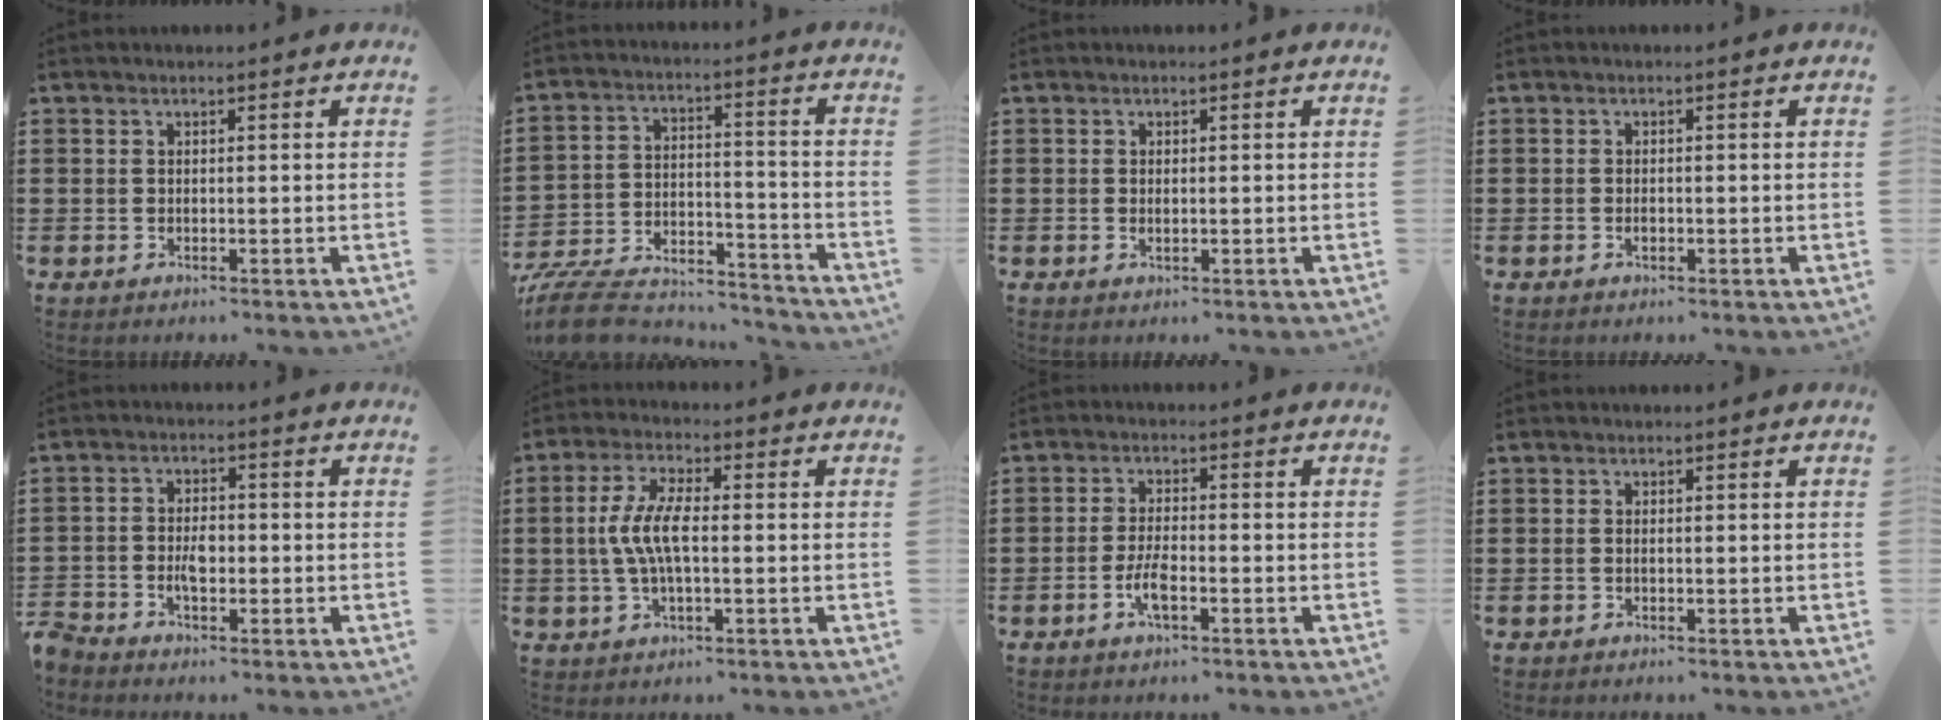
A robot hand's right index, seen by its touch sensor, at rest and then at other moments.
{"total": 8.8, "force": [-8.1, 1.9, 2.7], "torque": [-0.063, 0.009, -0.163]}
{"total": 0.5, "force": [0.1, 0.3, 0.4], "torque": [-0.010, 0.001, 0.002]}
{"total": 1.0, "force": [-0.3, 0.5, 0.8], "torque": [-0.017, -0.002, -0.005]}
{"total": 3.6, "force": [-1.4, 2.1, 2.5], "torque": [-0.062, 0.001, -0.032]}
{"total": 6.9, "force": [-0.4, 2.4, 6.4], "torque": [-0.143, -0.004, -0.015]}
{"total": 4.0, "force": [-1.6, 1.2, 3.4], "torque": [-0.080, -0.003, -0.035]}
{"total": 0.6, "force": [-0.1, 0.3, 0.5], "torque": [-0.013, -0.001, -0.002]}